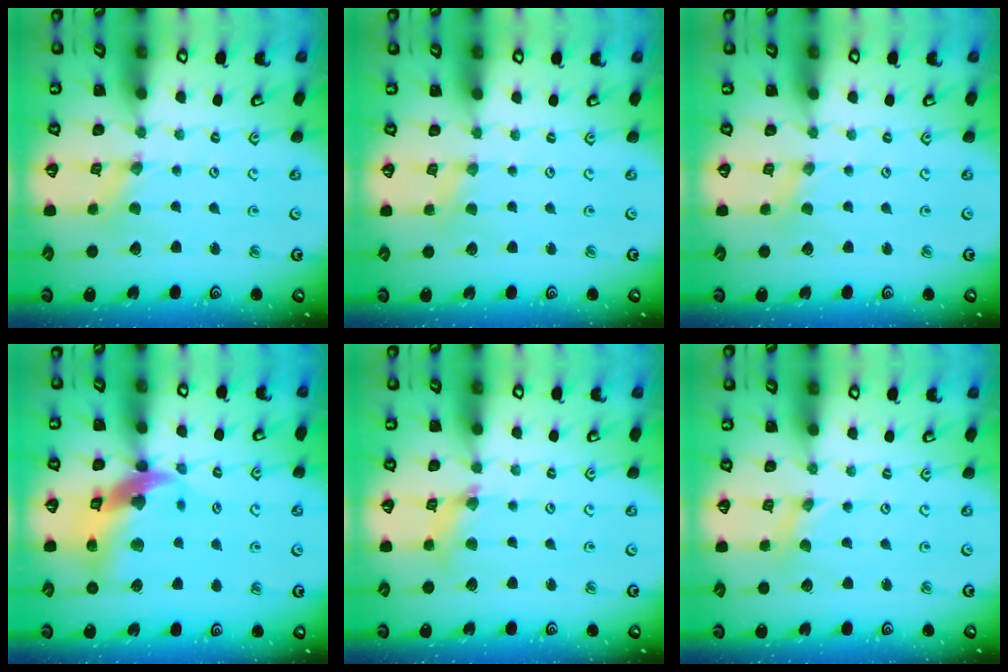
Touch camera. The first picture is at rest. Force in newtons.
{"total": 1.3, "press": 1.2, "slide": 0.2}
{"total": 1.1, "press": 1.1, "slide": 0.2}
{"total": 16.1, "press": 16.0, "slide": 2.0}
{"total": 6.1, "press": 6.1, "slide": 0.7}
{"total": 0.0}